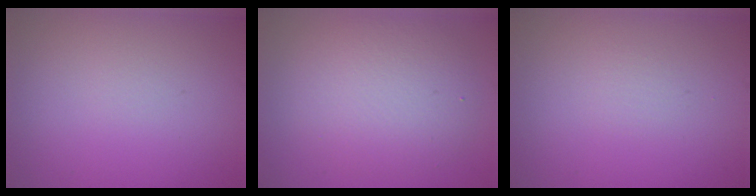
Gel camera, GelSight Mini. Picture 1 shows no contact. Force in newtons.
{"total": 4.8, "press": 4.8, "slide": 0.3}
{"total": 0.6, "press": 0.6, "slide": 0.0}